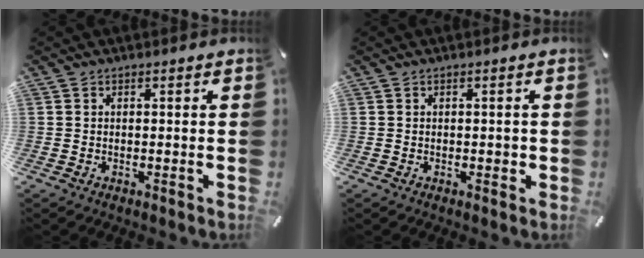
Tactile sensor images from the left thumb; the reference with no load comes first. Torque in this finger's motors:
{"motor_torque": [-0.05, 0.16, 0.01, -0.10, 0.01]}